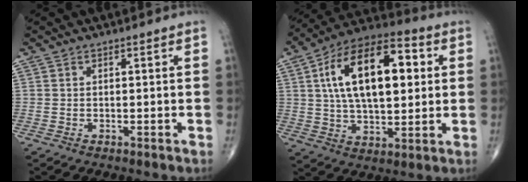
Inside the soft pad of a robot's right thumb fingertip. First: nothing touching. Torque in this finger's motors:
{"motor_torque": [1.06, 3.94, 0.71, -0.01, 0.28]}